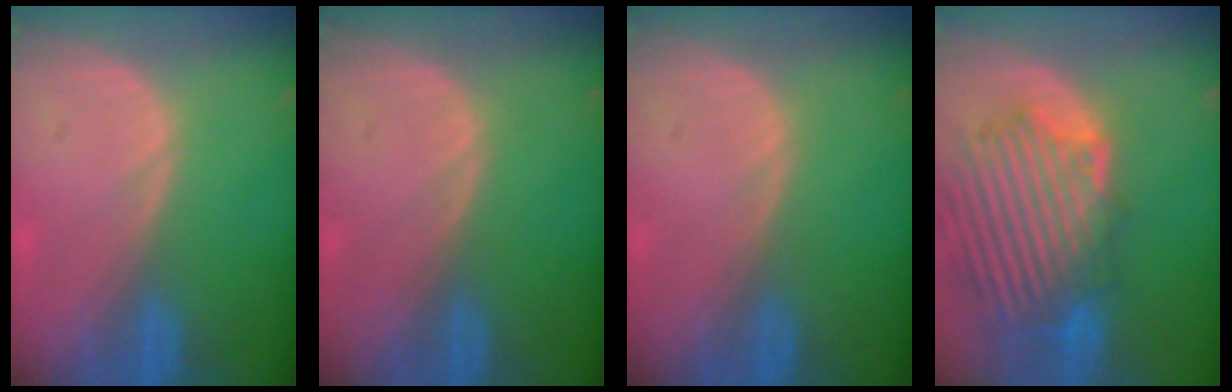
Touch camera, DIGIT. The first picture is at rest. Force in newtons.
{"total": 0.0}
{"total": 0.0}
{"total": 11.8, "press": 11.1, "slide": 4.0}